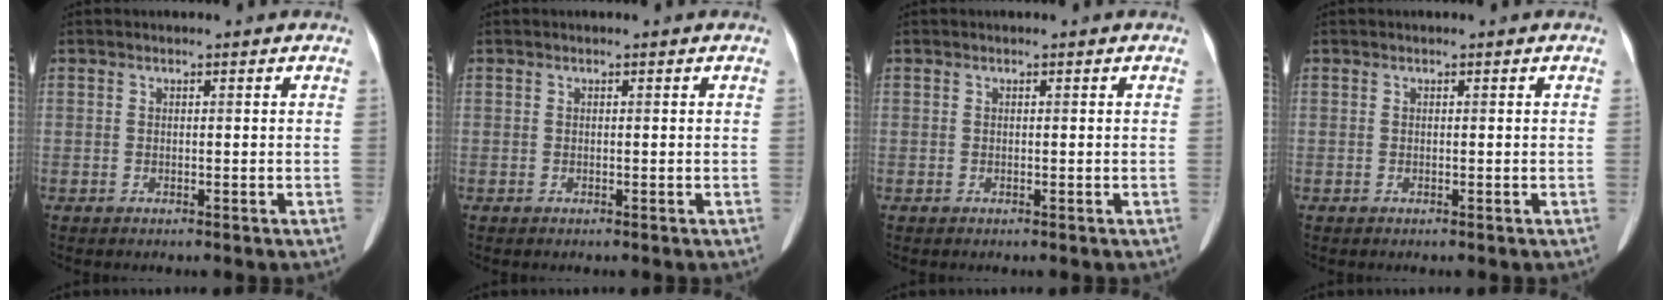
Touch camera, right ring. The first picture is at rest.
{"total": 0.0}
{"total": 0.0}
{"total": 0.0}